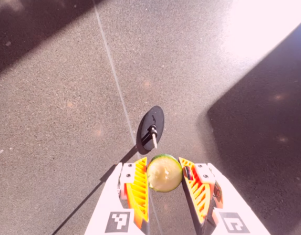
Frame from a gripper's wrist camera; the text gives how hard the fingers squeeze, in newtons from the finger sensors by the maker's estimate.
{"total": 9.2, "left": 9.2, "right": 9.2}